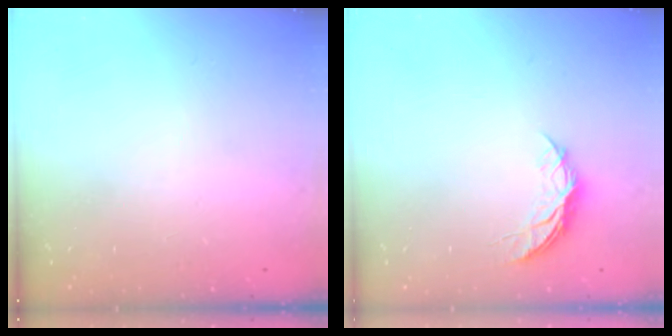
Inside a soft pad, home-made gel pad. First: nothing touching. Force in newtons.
{"total": 5.2, "press": 5.1, "slide": 0.5}